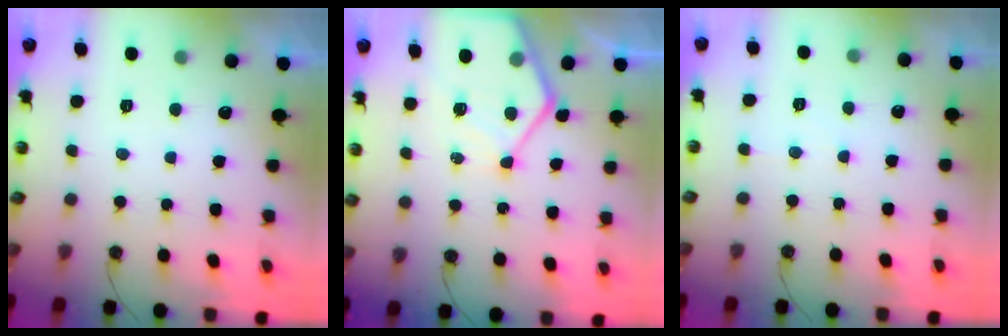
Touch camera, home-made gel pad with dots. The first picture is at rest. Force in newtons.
{"total": 11.6, "press": 11.6, "slide": 1.1}
{"total": 3.2, "press": 3.1, "slide": 0.7}